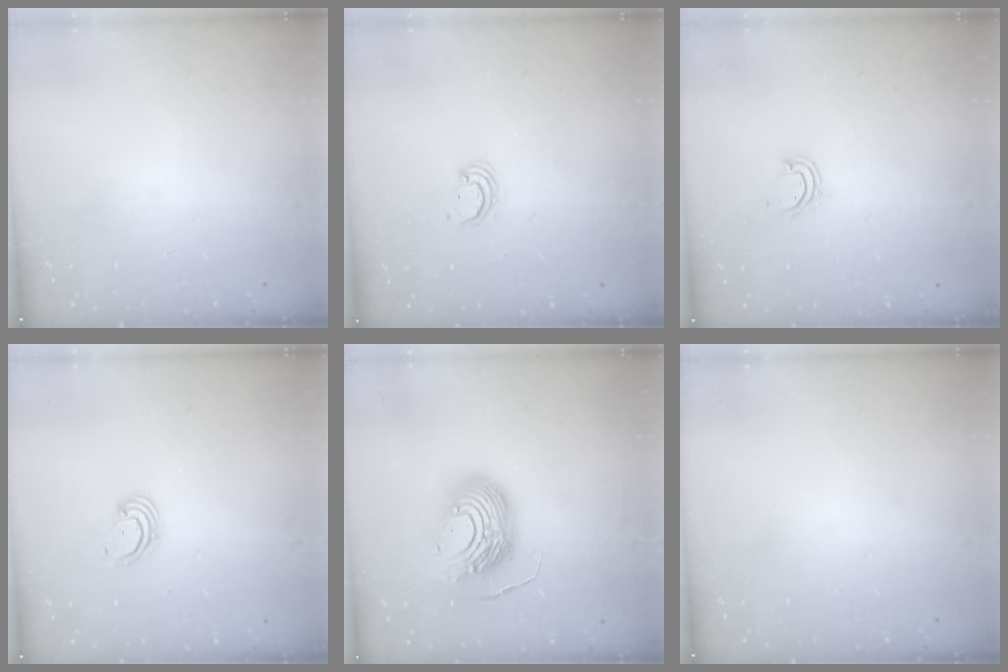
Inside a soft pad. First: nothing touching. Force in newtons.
{"total": 2.7, "press": 2.7, "slide": 0.1}
{"total": 3.9, "press": 3.9, "slide": 0.3}
{"total": 2.6, "press": 2.6, "slide": 0.3}
{"total": 17.7, "press": 17.6, "slide": 1.6}
{"total": 0.0}